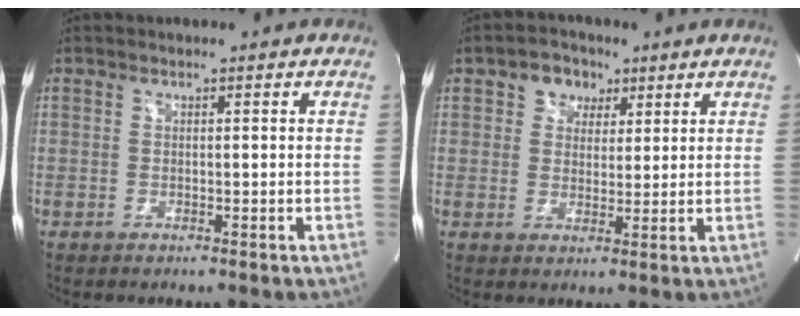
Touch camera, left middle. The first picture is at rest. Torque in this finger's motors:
{"motor_torque": [0.28, 0.21, -0.09, 0.00]}